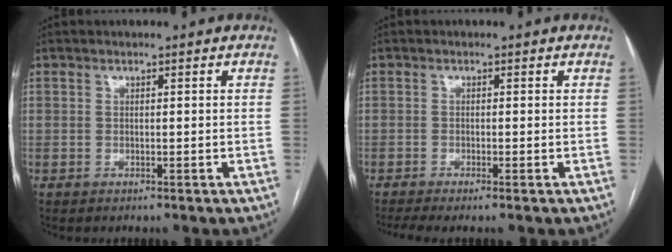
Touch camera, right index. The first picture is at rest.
{"total": 2.6, "force": [-1.8, 0.0, 1.9], "torque": [-0.037, -0.007, -0.034]}